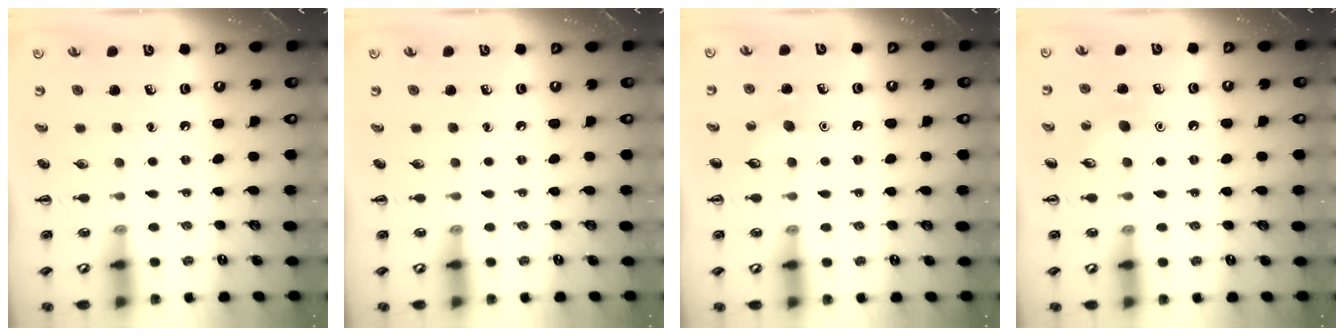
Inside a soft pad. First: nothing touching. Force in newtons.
{"total": 0.0}
{"total": 3.4, "press": 3.3, "slide": 0.7}
{"total": 8.2, "press": 8.1, "slide": 1.4}